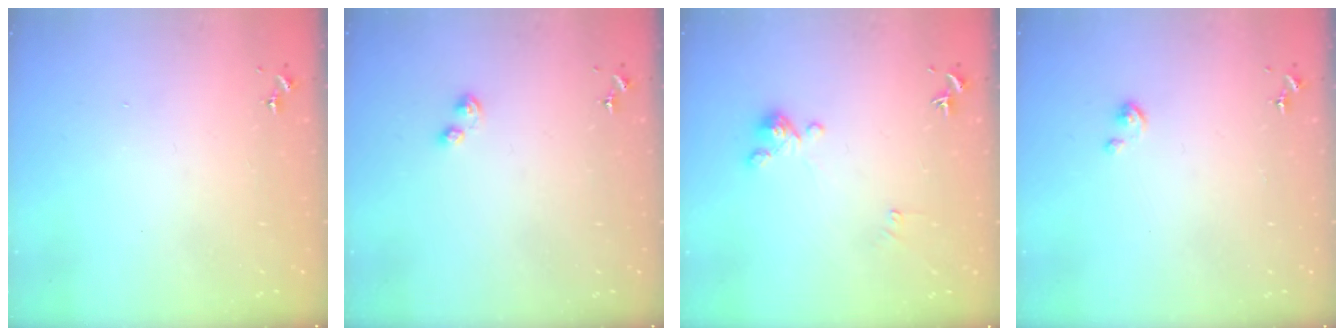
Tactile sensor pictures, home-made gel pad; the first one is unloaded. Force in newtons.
{"total": 4.3, "press": 4.3, "slide": 0.5}
{"total": 0.0}
{"total": 2.2, "press": 2.2, "slide": 0.2}